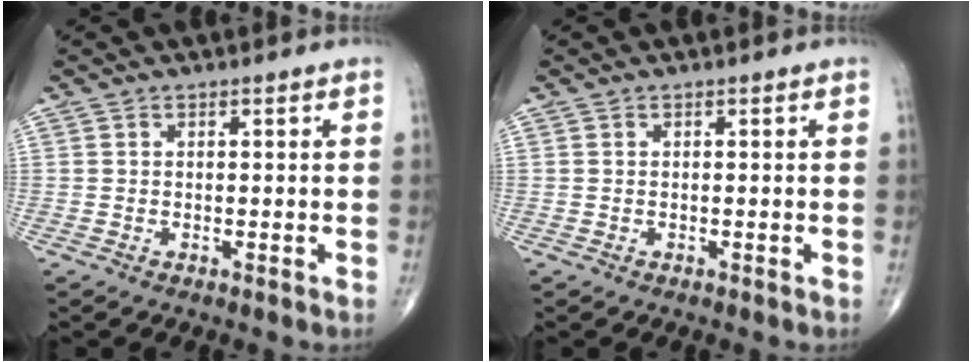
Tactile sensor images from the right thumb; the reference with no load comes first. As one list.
[{"total": 0.0}]